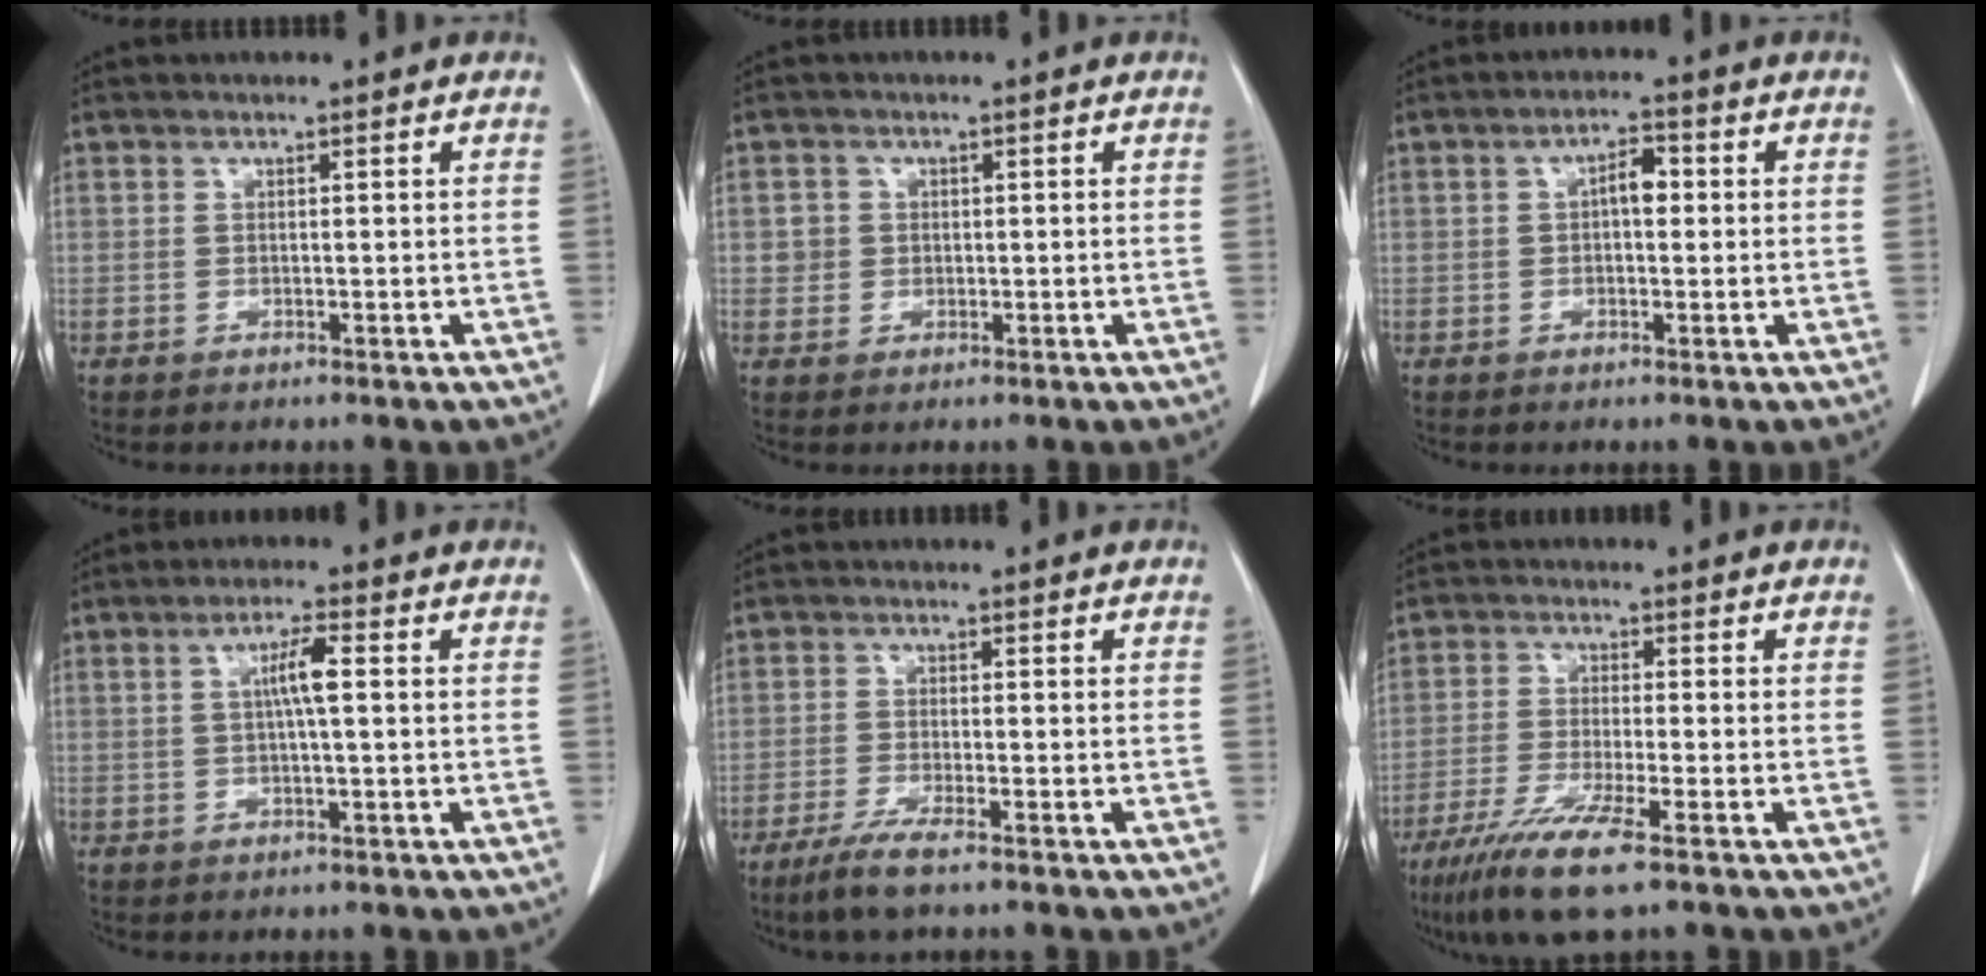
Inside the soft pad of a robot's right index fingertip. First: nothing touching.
{"total": 2.3, "force": [0.3, 2.2, 0.3], "torque": [0.007, 0.006, 0.008]}
{"total": 3.3, "force": [0.3, 1.4, 3.0], "torque": [-0.048, 0.012, 0.002]}
{"total": 4.0, "force": [0.6, 0.2, 3.9], "torque": [-0.072, 0.006, 0.009]}
{"total": 4.9, "force": [-3.5, 0.0, 3.5], "torque": [-0.070, -0.014, -0.064]}
{"total": 9.0, "force": [-5.6, 0.1, 7.1], "torque": [-0.138, -0.027, -0.100]}